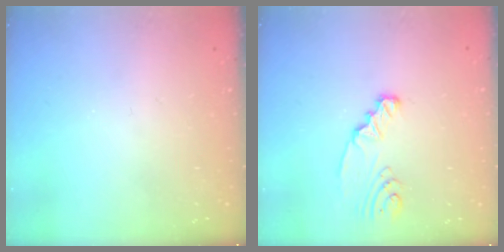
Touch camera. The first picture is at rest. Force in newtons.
{"total": 2.7, "press": 2.6, "slide": 0.3}